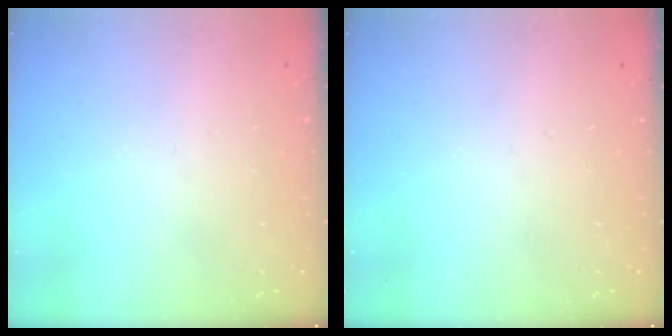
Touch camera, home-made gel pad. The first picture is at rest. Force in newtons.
{"total": 0.0}